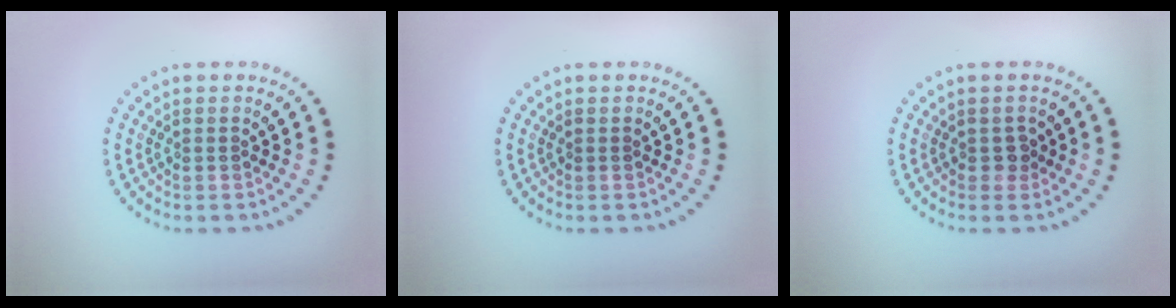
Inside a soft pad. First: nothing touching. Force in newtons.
{"total": 0.0}
{"total": 1.0, "press": 0.9, "slide": 0.4}